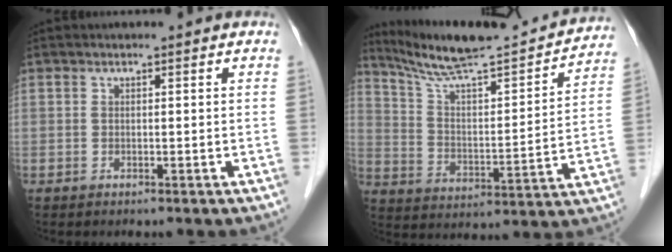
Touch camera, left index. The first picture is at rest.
{"total": 21.4, "force": [19.7, 1.8, 8.2], "torque": [-0.132, -0.015, 0.294]}